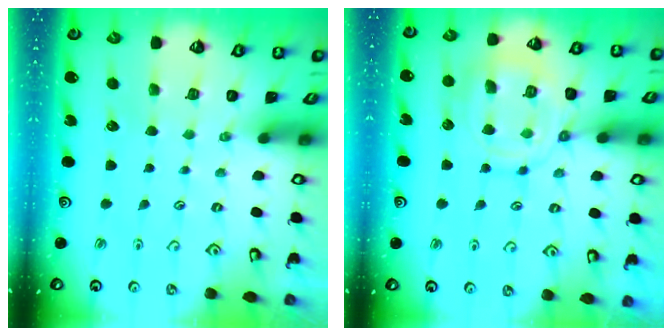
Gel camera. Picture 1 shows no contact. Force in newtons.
{"total": 11.9, "press": 11.9, "slide": 0.7}